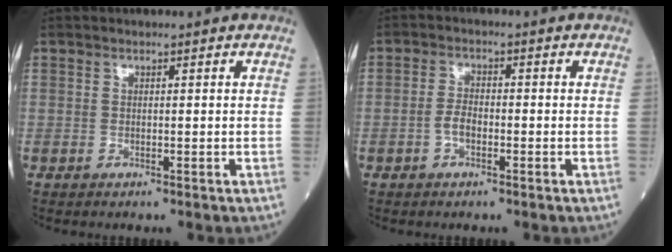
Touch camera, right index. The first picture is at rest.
{"total": 2.7, "force": [-1.0, 1.3, 2.1], "torque": [-0.039, 0.005, -0.017]}